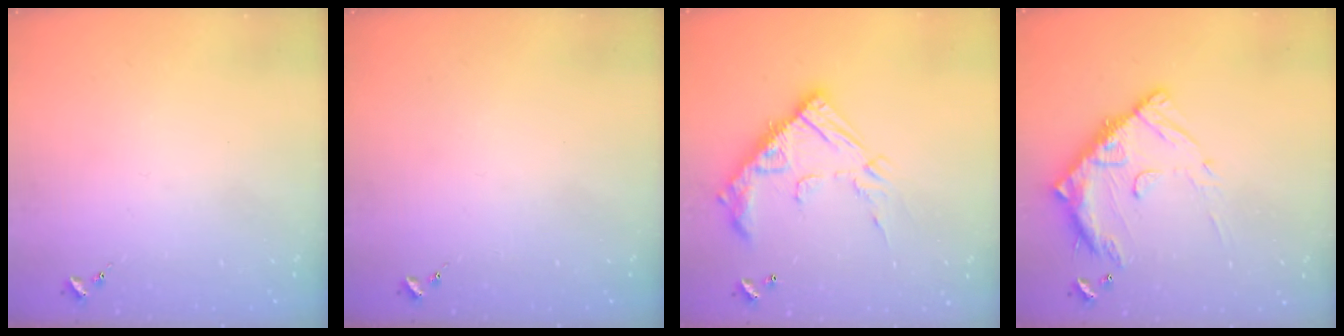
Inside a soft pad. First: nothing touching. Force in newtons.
{"total": 0.0}
{"total": 20.8, "press": 20.8, "slide": 0.6}
{"total": 16.1, "press": 16.0, "slide": 1.3}